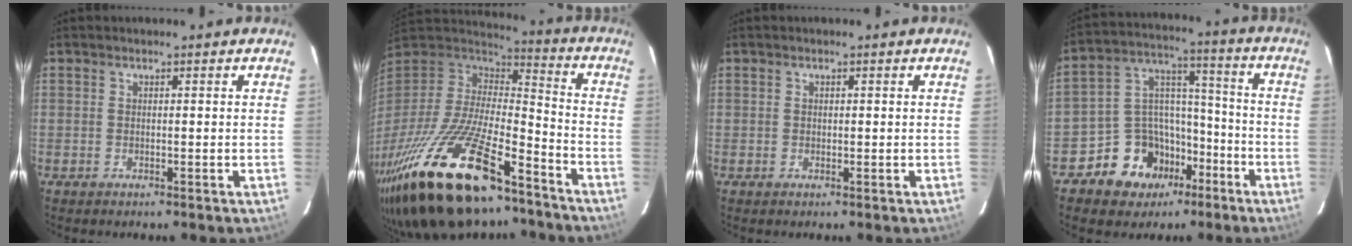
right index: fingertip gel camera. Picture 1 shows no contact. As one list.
[{"total": 32.9, "force": [-21.6, 11.7, 21.9], "torque": [-0.438, -0.053, -0.354]}, {"total": 0.7, "force": [0.2, 0.6, 0.3], "torque": [-0.004, 0.003, 0.003]}, {"total": 13.5, "force": [-8.0, 10.1, 4.0], "torque": [-0.090, 0.055, -0.121]}]